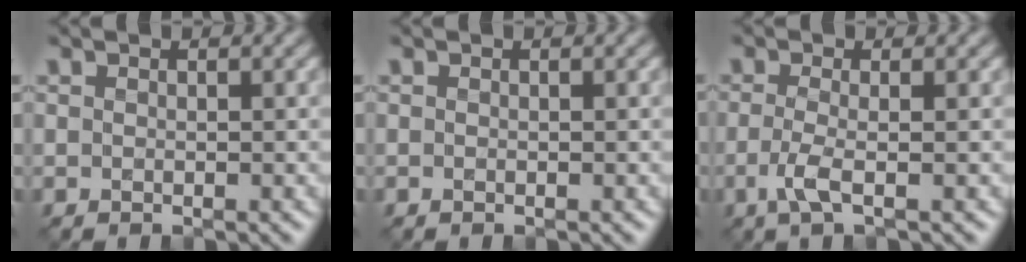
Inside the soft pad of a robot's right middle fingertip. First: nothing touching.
{"total": 0.0}
{"total": 2.5, "force": [-0.8, 0.6, 2.3], "torque": [-0.051, -0.005, -0.023]}